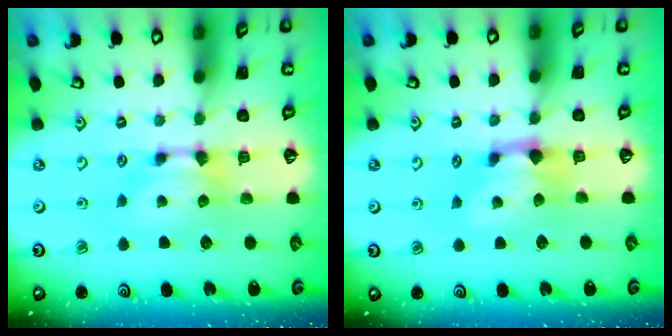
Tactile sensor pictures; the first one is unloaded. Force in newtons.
{"total": 1.2, "press": 0.4, "slide": 1.1}